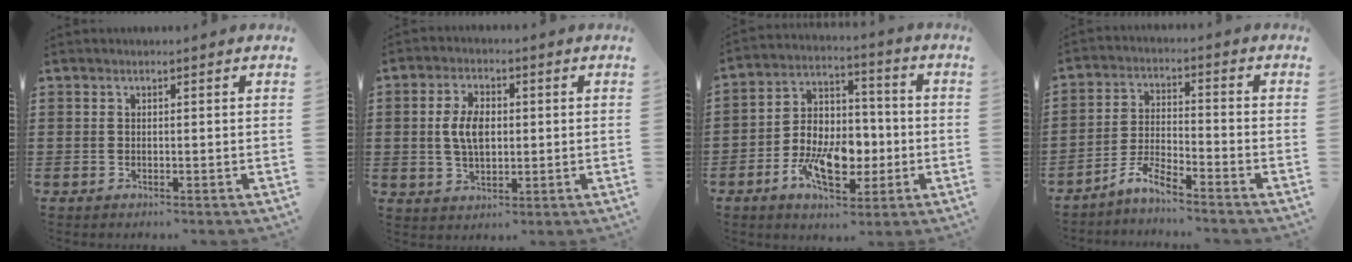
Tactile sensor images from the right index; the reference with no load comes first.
{"total": 5.7, "force": [0.3, 3.3, 4.6], "torque": [-0.109, 0.008, -0.001]}
{"total": 10.3, "force": [-3.1, 6.5, 7.3], "torque": [-0.140, 0.012, -0.050]}
{"total": 4.8, "force": [-4.4, 0.1, 1.9], "torque": [-0.057, -0.004, -0.093]}